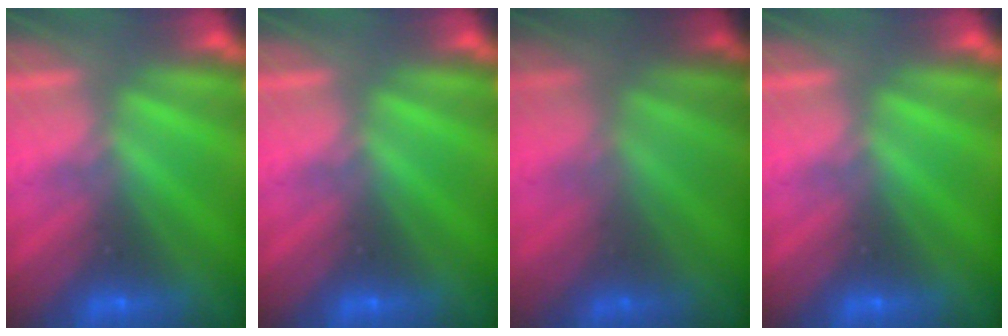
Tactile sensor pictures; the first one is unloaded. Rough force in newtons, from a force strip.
{"total": 0.0}
{"total": 1.7}
{"total": 0.0}